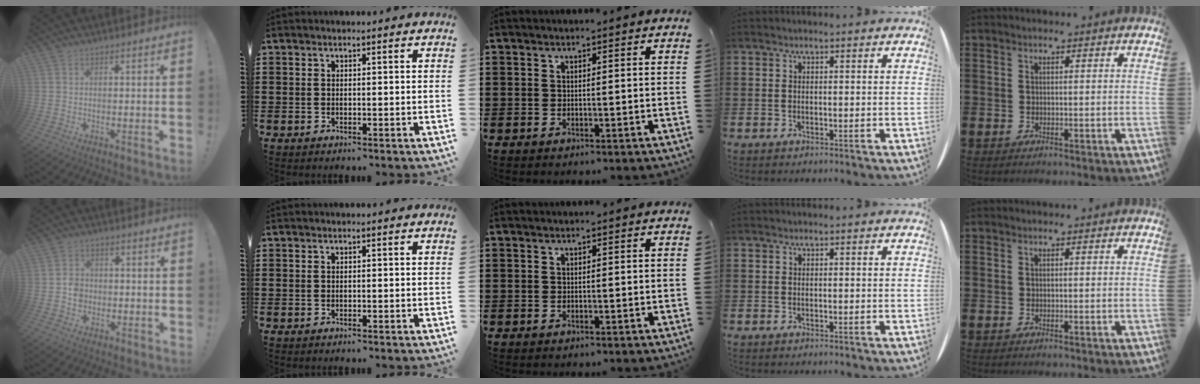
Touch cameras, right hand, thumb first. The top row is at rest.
{"thumb": {"total": 4.9, "force": [-1.1, 4.3, 2.1], "torque": [-0.027, 0.014, -0.017]}}